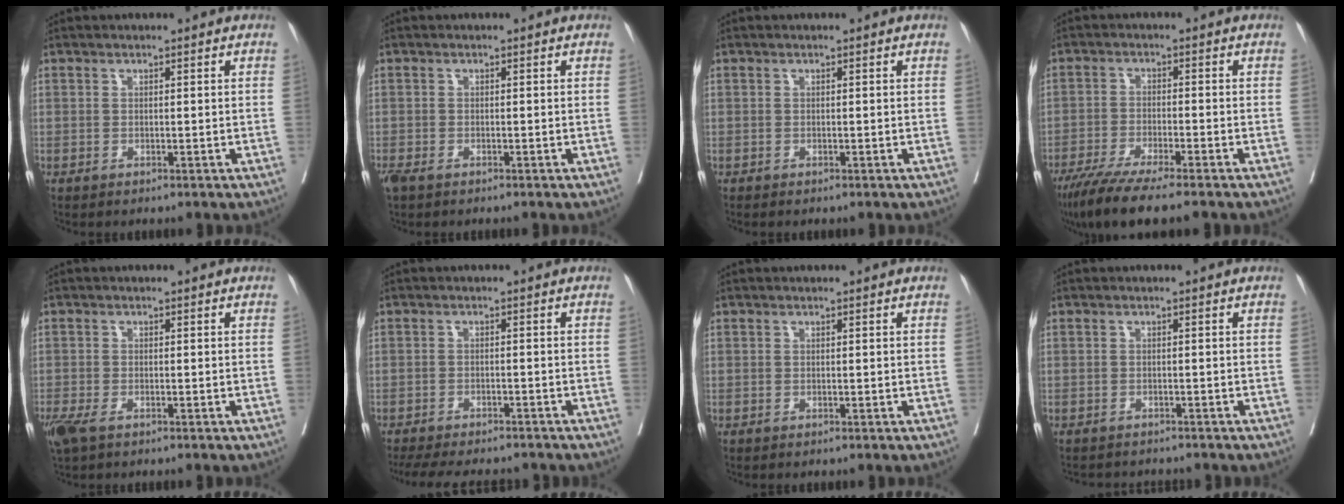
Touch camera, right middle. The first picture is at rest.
{"total": 2.5, "force": [-1.7, 1.0, 1.5], "torque": [-0.034, -0.008, -0.031]}
{"total": 0.0}
{"total": 9.8, "force": [-7.9, 0.0, 5.9], "torque": [-0.091, -0.027, -0.130]}
{"total": 4.4, "force": [-2.8, 1.8, 2.9], "torque": [-0.064, -0.012, -0.052]}
{"total": 13.6, "force": [-12.1, 3.0, 5.4], "torque": [-0.110, -0.012, -0.161]}
{"total": 0.0}
{"total": 4.3, "force": [-4.2, 0.7, 0.7], "torque": [-0.001, -0.004, -0.056]}